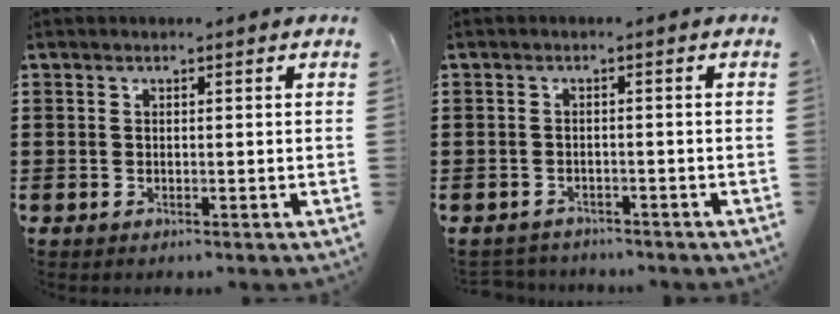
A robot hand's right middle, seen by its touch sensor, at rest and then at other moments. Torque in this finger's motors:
{"motor_torque": [0.41, 0.32, -0.03, 0.00]}